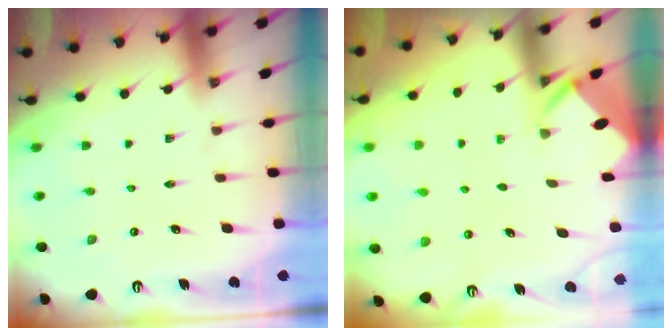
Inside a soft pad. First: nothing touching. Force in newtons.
{"total": 2.2, "press": 2.2, "slide": 0.1}